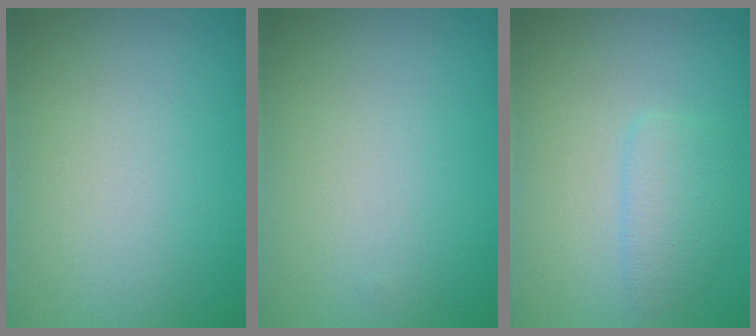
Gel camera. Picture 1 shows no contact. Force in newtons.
{"total": 0.0}
{"total": 1.9, "press": 1.9, "slide": 0.1}